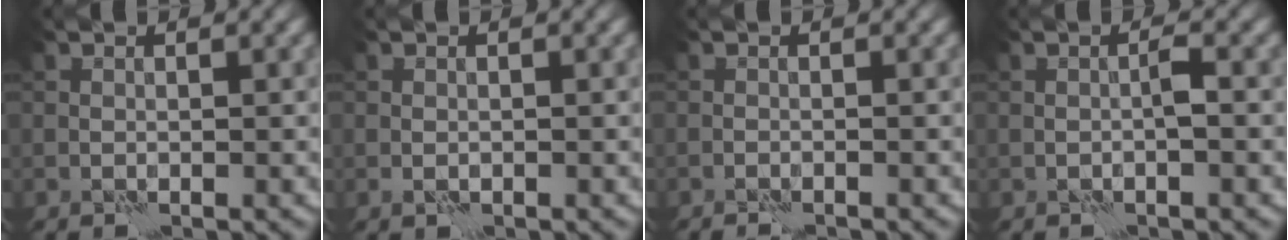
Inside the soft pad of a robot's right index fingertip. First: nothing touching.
{"total": 0.7, "force": [-0.3, 0.5, 0.5], "torque": [-0.009, -0.001, -0.005]}
{"total": 1.8, "force": [-1.6, 0.3, 0.7], "torque": [-0.007, 0.006, -0.026]}
{"total": 1.0, "force": [-0.3, 0.1, 1.0], "torque": [-0.016, 0.006, -0.005]}